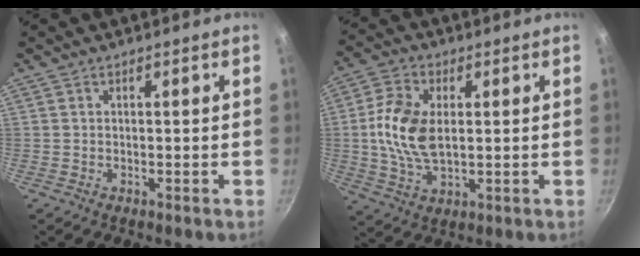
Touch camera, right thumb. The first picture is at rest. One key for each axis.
{"total": 11.5, "fx": 1.1, "fy": 6.7, "fz": 9.3, "tx": -0.178, "ty": 0.004, "tz": 0.018}